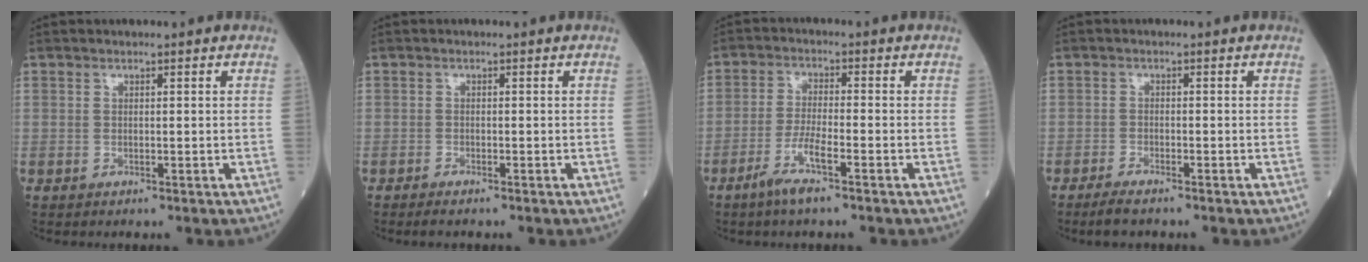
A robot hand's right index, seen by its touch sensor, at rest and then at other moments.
{"total": 1.1, "force": [-1.0, 0.1, 0.6], "torque": [-0.017, -0.003, -0.015]}
{"total": 5.3, "force": [-3.2, 0.1, 4.2], "torque": [-0.085, -0.006, -0.066]}
{"total": 2.7, "force": [-2.3, 0.4, 1.4], "torque": [-0.035, -0.006, -0.038]}